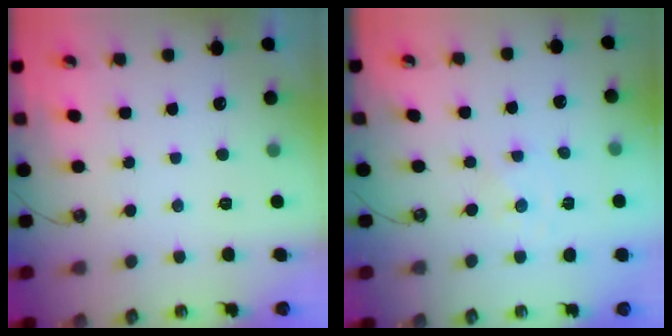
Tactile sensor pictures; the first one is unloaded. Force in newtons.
{"total": 0.0}